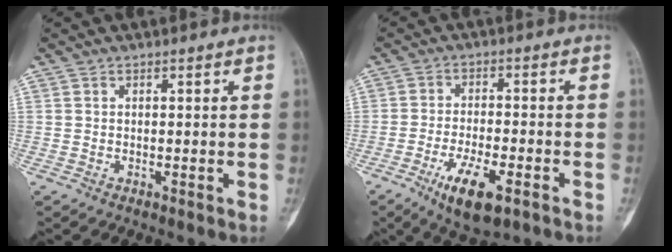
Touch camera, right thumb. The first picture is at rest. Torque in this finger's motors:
{"motor_torque": [1.19, 0.90, 0.97, -0.54, 0.31]}